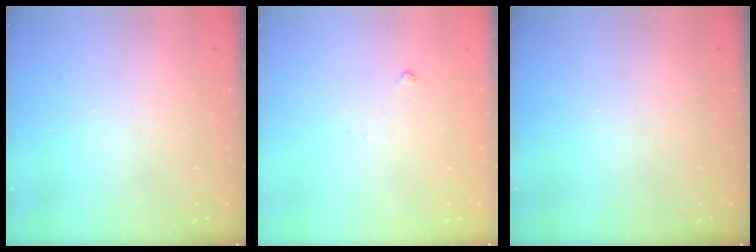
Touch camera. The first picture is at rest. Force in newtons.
{"total": 3.8, "press": 3.8, "slide": 0.7}
{"total": 0.0}